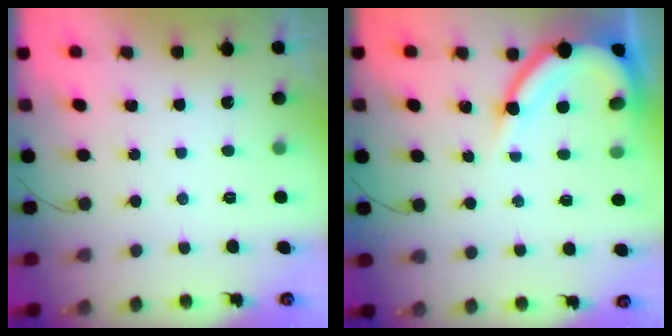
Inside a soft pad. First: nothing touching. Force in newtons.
{"total": 11.2, "press": 11.1, "slide": 1.2}